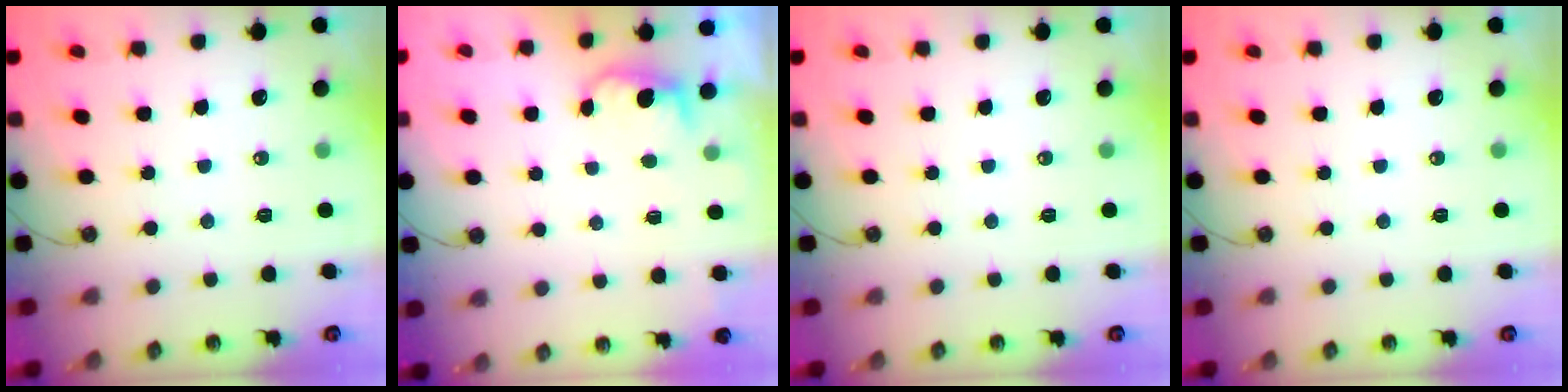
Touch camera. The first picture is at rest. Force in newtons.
{"total": 2.0, "press": 1.8, "slide": 0.8}
{"total": 0.0}
{"total": 0.0}